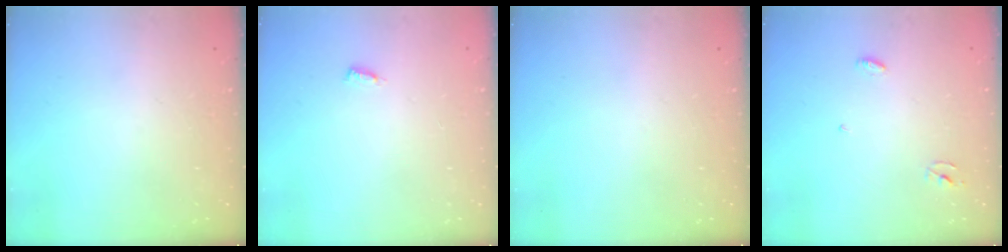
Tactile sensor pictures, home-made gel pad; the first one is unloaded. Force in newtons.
{"total": 3.4, "press": 3.4, "slide": 0.3}
{"total": 0.0}
{"total": 3.3, "press": 3.3, "slide": 0.3}